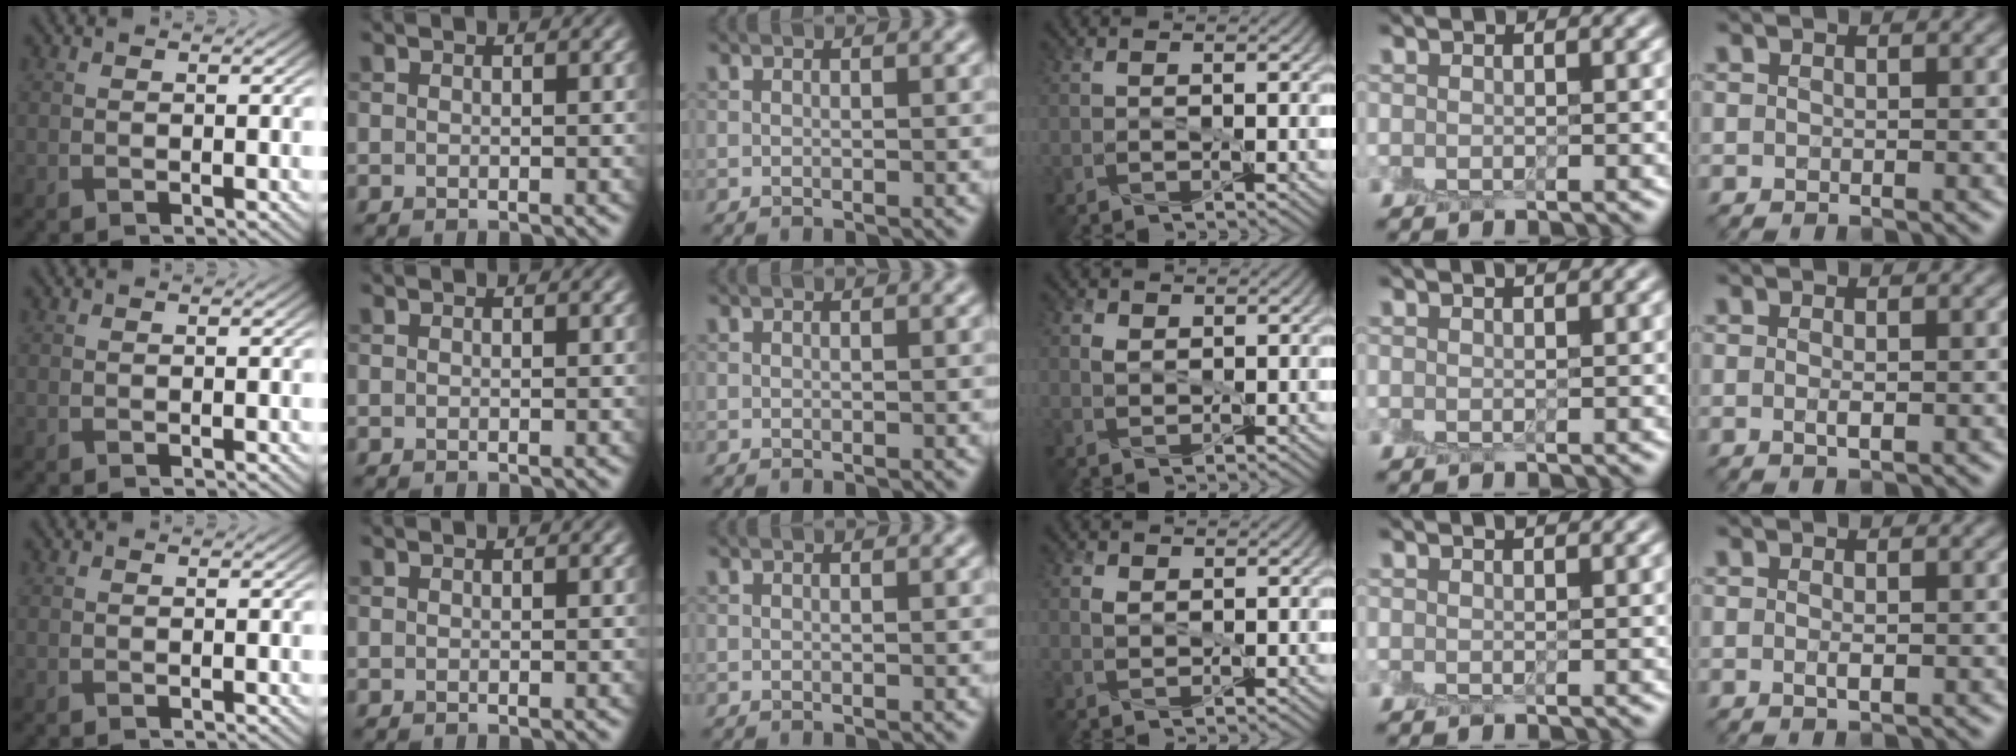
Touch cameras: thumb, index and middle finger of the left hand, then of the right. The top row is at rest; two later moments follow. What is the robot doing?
{"motion": "peel", "object": "sticky note"}